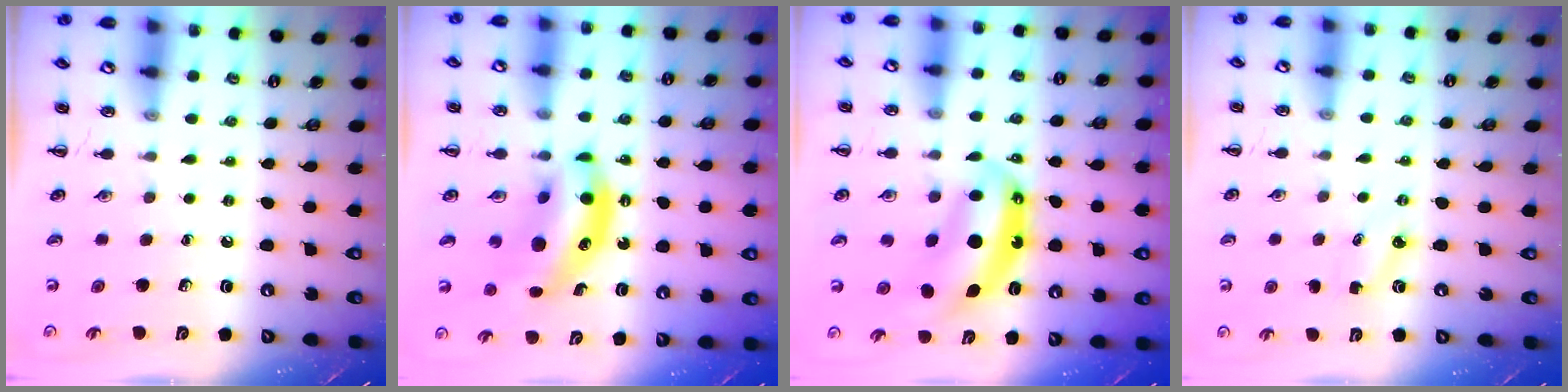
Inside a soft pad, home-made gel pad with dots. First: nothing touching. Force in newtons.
{"total": 11.5, "press": 11.2, "slide": 2.9}
{"total": 8.9, "press": 8.7, "slide": 1.9}
{"total": 2.9, "press": 2.7, "slide": 0.8}